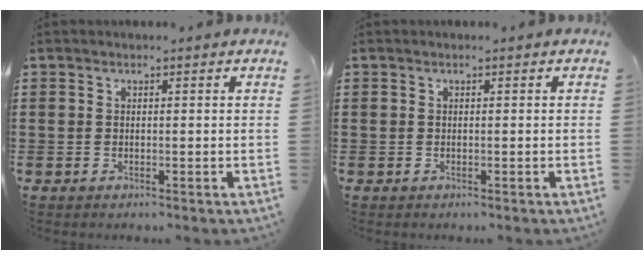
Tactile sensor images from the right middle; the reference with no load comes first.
{"total": 0.0}